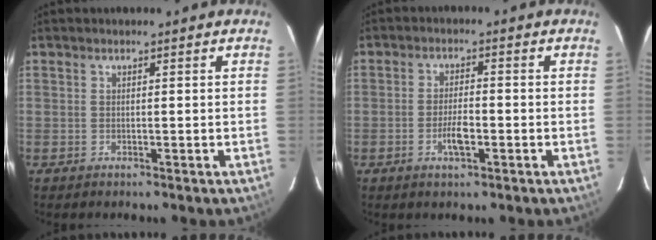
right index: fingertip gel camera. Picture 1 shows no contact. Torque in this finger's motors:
{"motor_torque": [0.66, 0.01, 0.08, 0.07]}